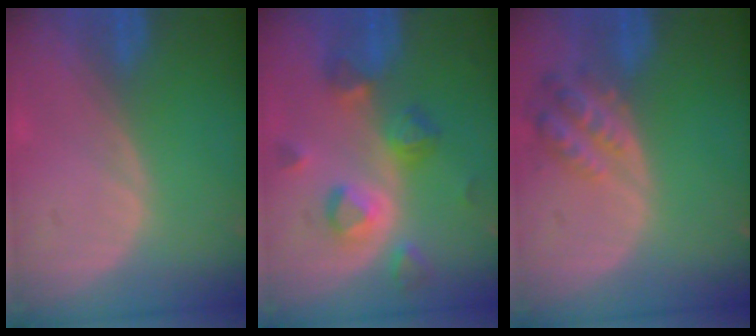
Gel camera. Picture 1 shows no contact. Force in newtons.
{"total": 7.5, "press": 7.4, "slide": 1.4}
{"total": 5.6, "press": 5.1, "slide": 2.2}